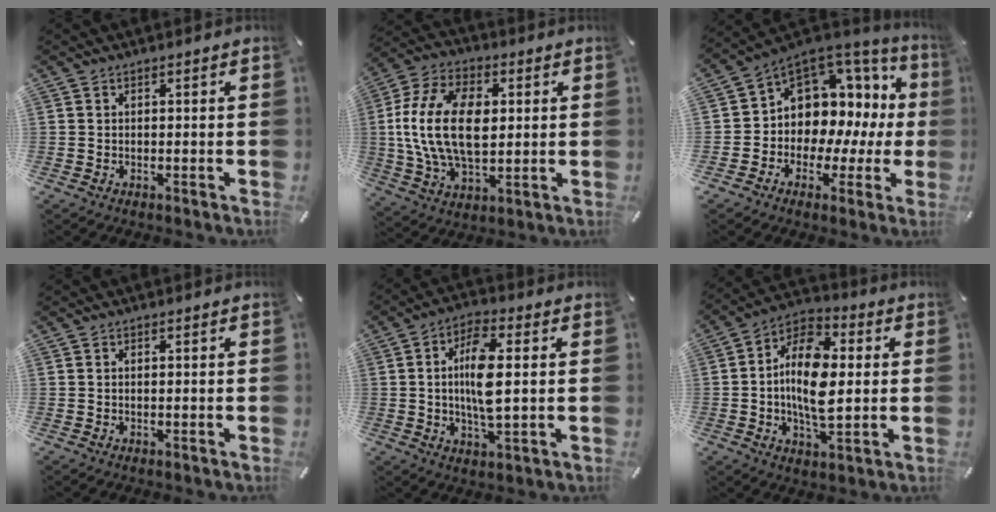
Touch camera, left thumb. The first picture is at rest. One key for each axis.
{"total": 18.7, "fx": 1.6, "fy": 12.0, "fz": 14.3, "tx": -0.308, "ty": 0.008, "tz": 0.026}
{"total": 8.8, "fx": 2.7, "fy": 7.9, "fz": 2.8, "tx": -0.046, "ty": -0.057, "tz": 0.054}
{"total": 0.0}
{"total": 10.4, "fx": 0.9, "fy": 3.5, "fz": 9.7, "tx": -0.198, "ty": -0.006, "tz": 0.008}
{"total": 13.9, "fx": -0.1, "fy": 7.8, "fz": 11.6, "tx": -0.227, "ty": 0.004, "tz": -0.004}